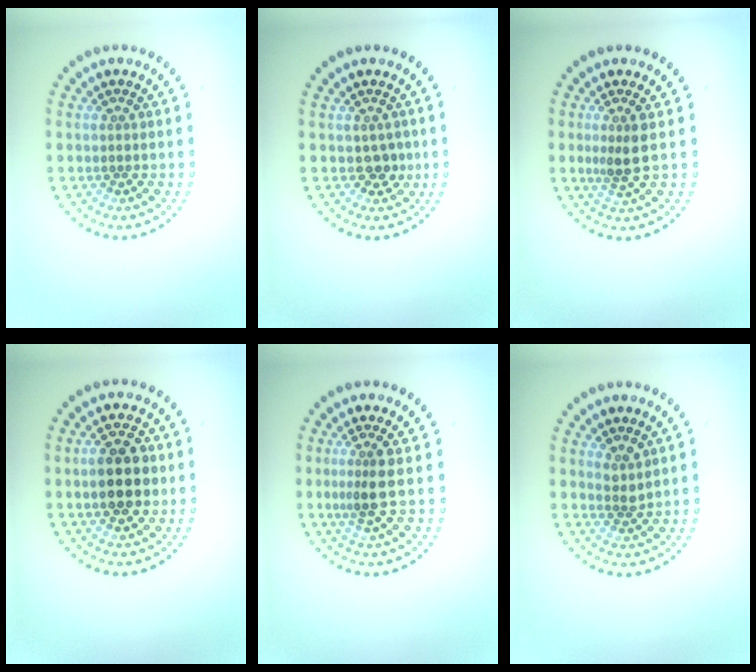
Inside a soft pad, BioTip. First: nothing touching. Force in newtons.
{"total": 1.4, "press": 1.3, "slide": 0.7}
{"total": 2.2, "press": 1.7, "slide": 1.4}
{"total": 4.5, "press": 4.5, "slide": 0.1}
{"total": 2.3, "press": 1.8, "slide": 1.5}
{"total": 1.5, "press": 1.2, "slide": 0.9}